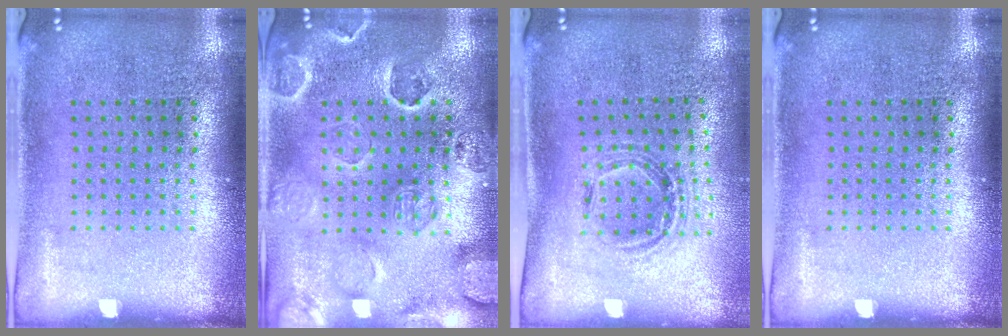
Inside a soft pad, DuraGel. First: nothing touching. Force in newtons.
{"total": 2.7, "press": 2.6, "slide": 0.6}
{"total": 1.0, "press": 1.0, "slide": 0.1}
{"total": 0.0}